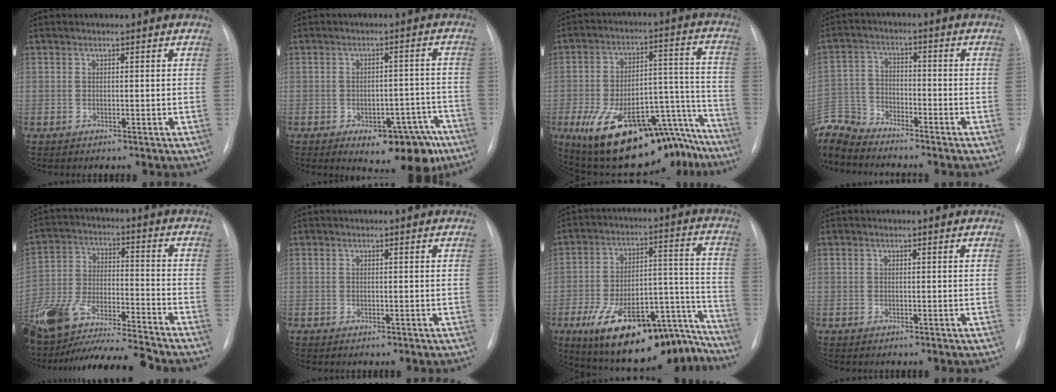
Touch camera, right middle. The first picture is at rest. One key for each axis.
{"total": 11.0, "fx": -7.0, "fy": 4.7, "fz": 7.0, "tx": -0.061, "ty": 0.028, "tz": -0.086}
{"total": 23.9, "fx": -17.5, "fy": 9.2, "fz": 13.5, "tx": -0.137, "ty": 0.053, "tz": -0.250}
{"total": 8.5, "fx": -8.3, "fy": 1.7, "fz": 0.3, "tx": -0.018, "ty": 0.006, "tz": -0.171}
{"total": 19.3, "fx": -17.1, "fy": 1.7, "fz": 8.8, "tx": -0.205, "ty": -0.006, "tz": -0.302}
{"total": 0.0}
{"total": 22.3, "fx": -17.1, "fy": 7.8, "fz": 12.0, "tx": -0.132, "ty": 0.059, "tz": -0.258}
{"total": 0.0}